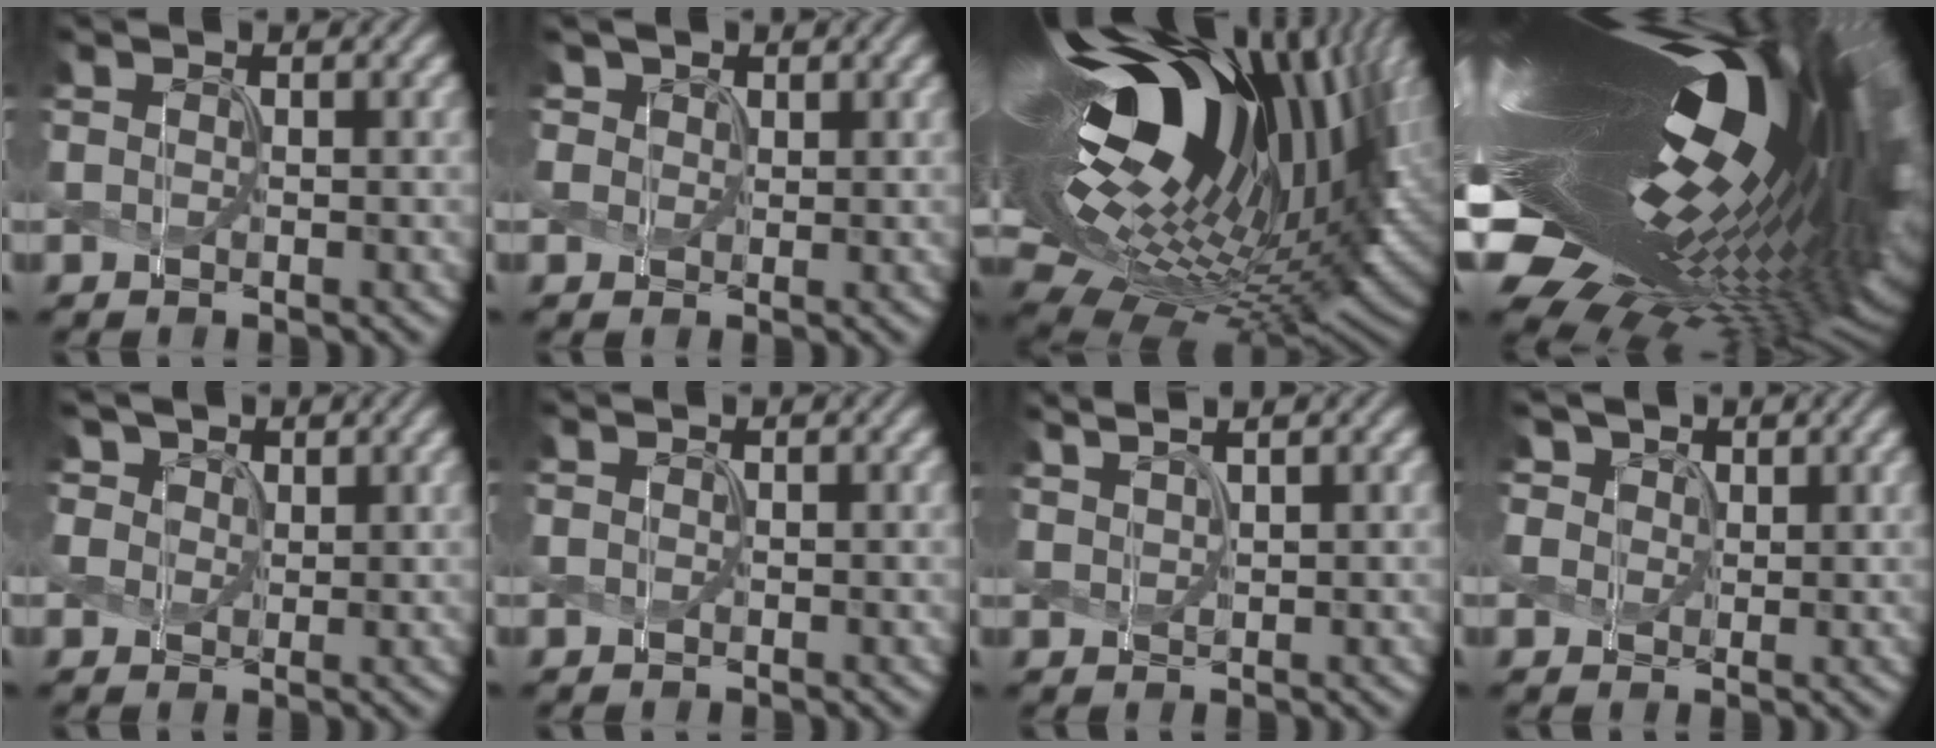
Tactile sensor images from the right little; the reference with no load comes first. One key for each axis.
{"total": 2.3, "fx": 1.3, "fy": 1.8, "fz": 0.8, "tx": -0.028, "ty": 0.007, "tz": 0.017}
{"total": 20.9, "fx": 6.4, "fy": 9.7, "fz": 17.4, "tx": -0.298, "ty": 0.033, "tz": 0.096}
{"total": 21.2, "fx": 3.6, "fy": 7.2, "fz": 19.6, "tx": -0.329, "ty": -0.009, "tz": 0.049}
{"total": 4.5, "fx": 2.6, "fy": 3.2, "fz": 1.8, "tx": -0.059, "ty": 0.006, "tz": 0.035}
{"total": 0.0}
{"total": 3.2, "fx": 2.4, "fy": 0.7, "fz": 1.9, "tx": -0.019, "ty": 0.023, "tz": 0.019}
{"total": 3.8, "fx": 2.2, "fy": 2.8, "fz": 1.5, "tx": -0.051, "ty": 0.006, "tz": 0.032}